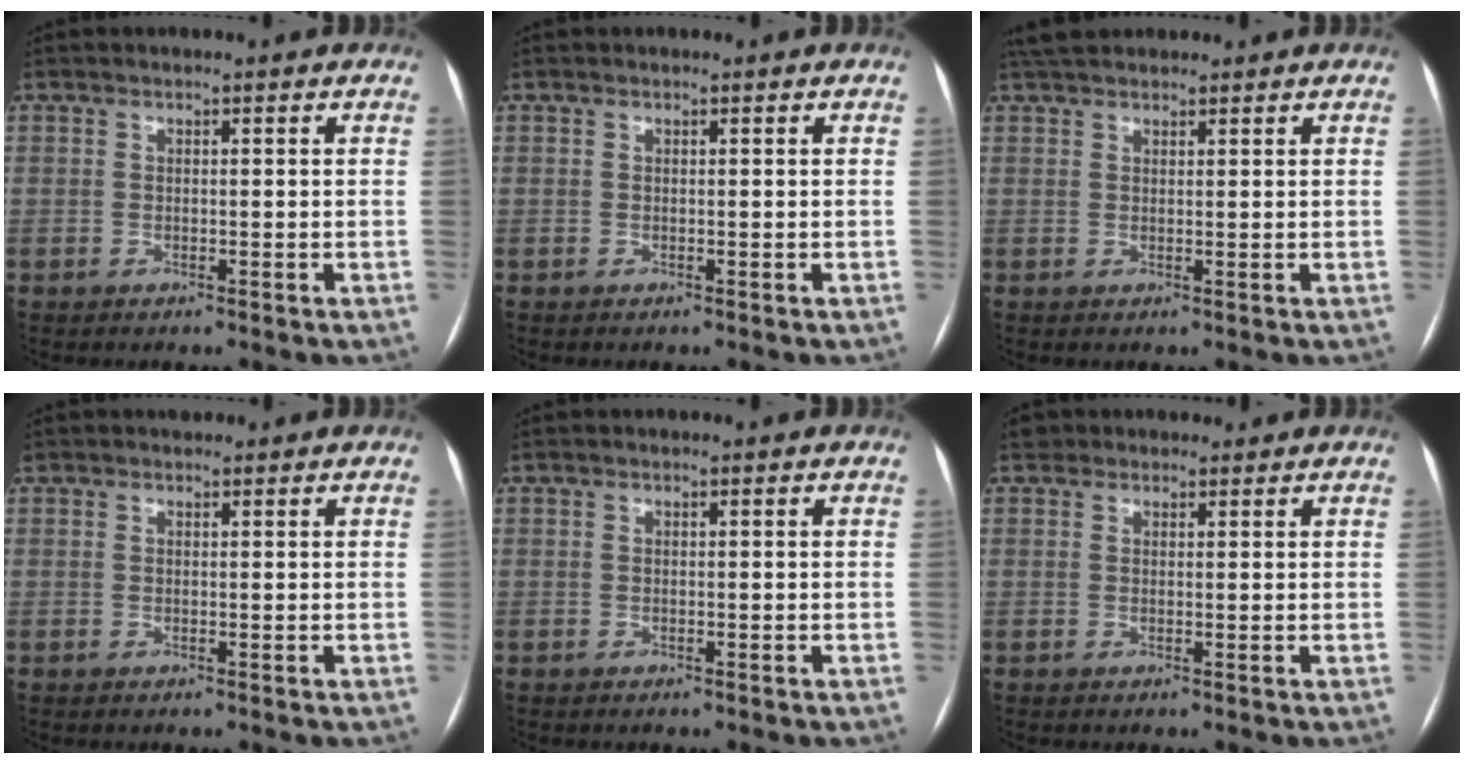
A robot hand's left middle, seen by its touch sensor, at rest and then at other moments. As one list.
[{"total": 0.0}, {"total": 5.0, "force": [4.4, 1.7, 1.9], "torque": [-0.030, 0.035, 0.076]}, {"total": 0.8, "force": [0.7, 0.5, 0.1], "torque": [-0.006, 0.012, 0.010]}, {"total": 0.0}, {"total": 1.8, "force": [1.3, 1.3, -0.1], "torque": [0.010, 0.016, 0.015]}]